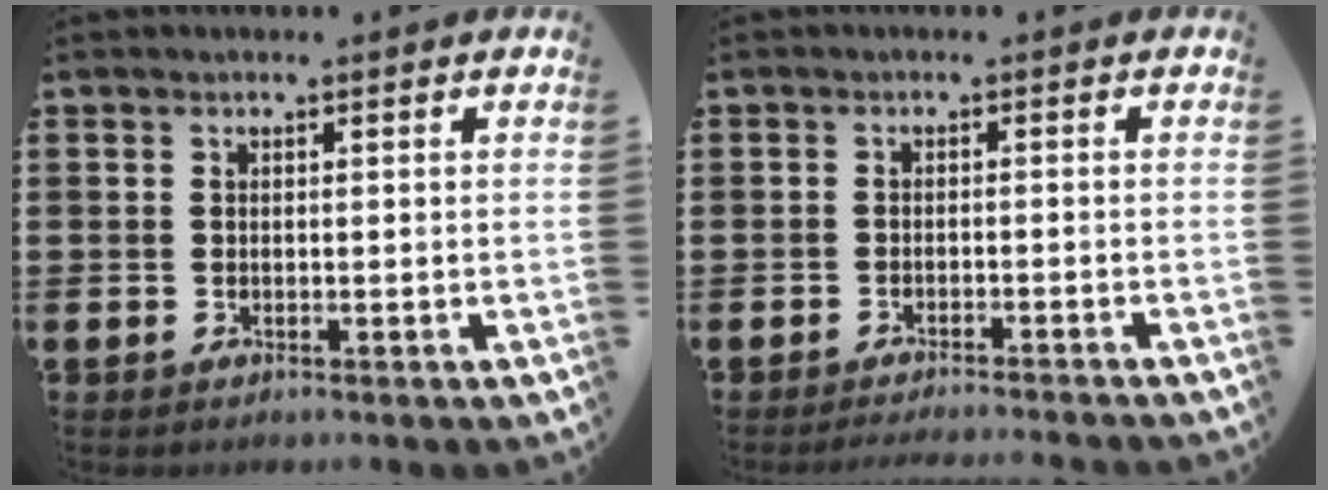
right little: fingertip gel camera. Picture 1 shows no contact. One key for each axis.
{"total": 1.4, "fx": -1.3, "fy": -0.3, "fz": 0.2, "tx": -0.002, "ty": 0.002, "tz": -0.027}